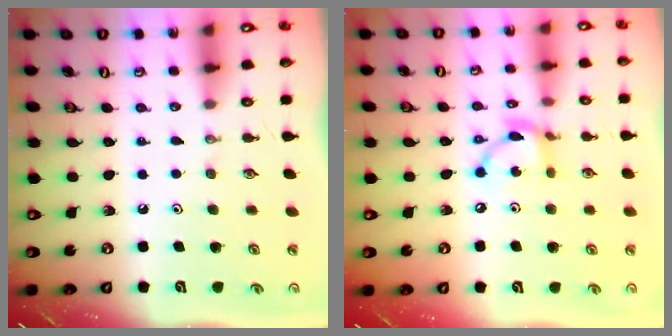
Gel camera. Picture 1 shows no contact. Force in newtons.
{"total": 9.0, "press": 9.0, "slide": 0.3}